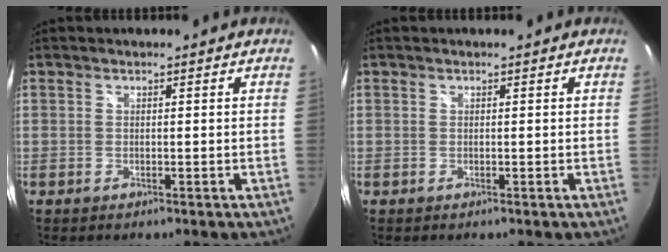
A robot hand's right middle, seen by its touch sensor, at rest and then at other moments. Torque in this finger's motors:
{"motor_torque": [-0.38, -0.37, 0.00, 0.00]}